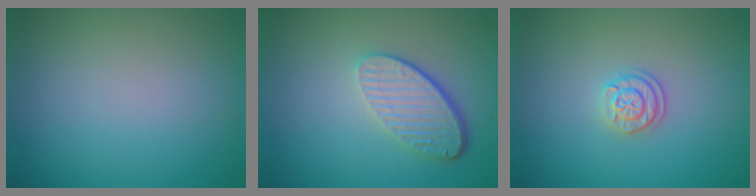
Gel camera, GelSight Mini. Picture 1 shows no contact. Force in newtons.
{"total": 4.6, "press": 3.4, "slide": 3.1}
{"total": 2.0, "press": 1.9, "slide": 0.8}